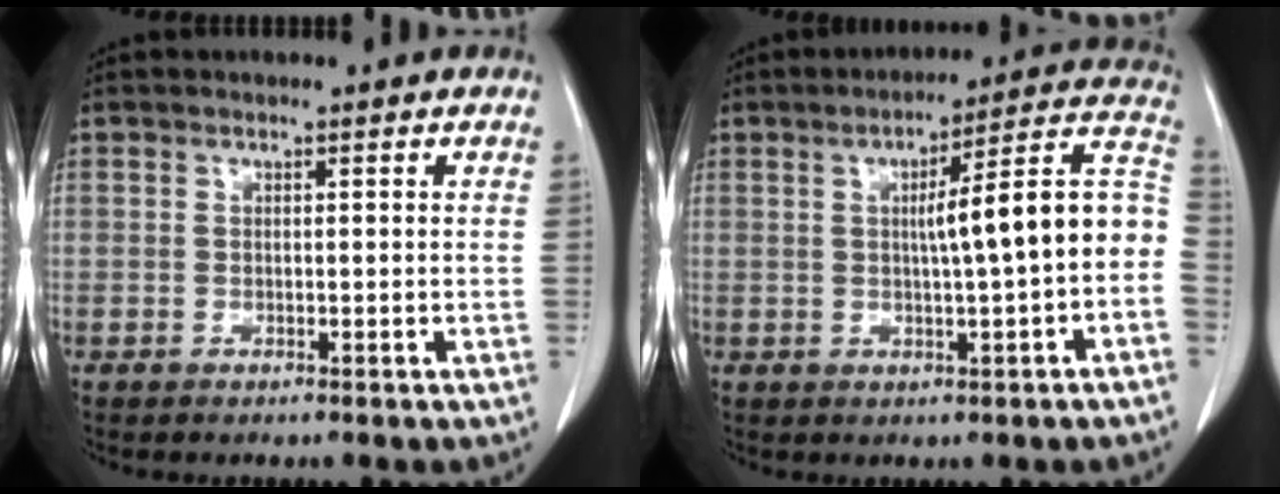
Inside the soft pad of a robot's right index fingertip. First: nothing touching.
{"total": 12.7, "force": [-0.6, 0.6, 12.6], "torque": [-0.167, 0.036, -0.010]}